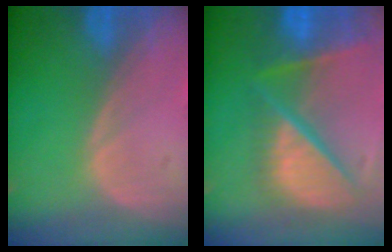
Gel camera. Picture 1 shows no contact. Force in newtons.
{"total": 12.0, "press": 10.0, "slide": 6.6}